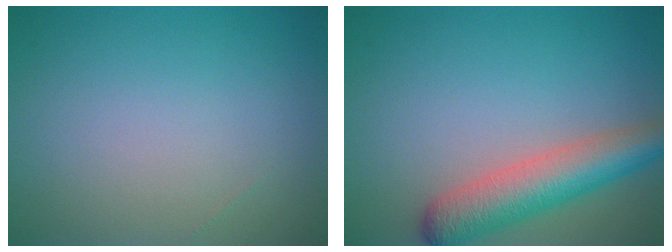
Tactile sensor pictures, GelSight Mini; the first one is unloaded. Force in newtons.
{"total": 5.8, "press": 5.8, "slide": 0.2}